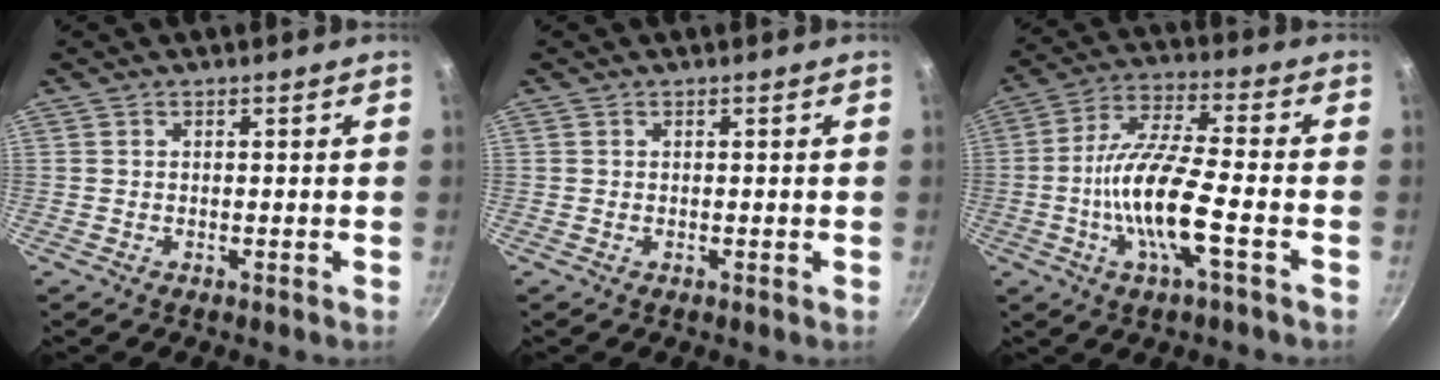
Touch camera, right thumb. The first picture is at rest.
{"total": 0.0}
{"total": 13.5, "force": [-3.9, 3.2, 12.6], "torque": [-0.246, 0.030, -0.083]}